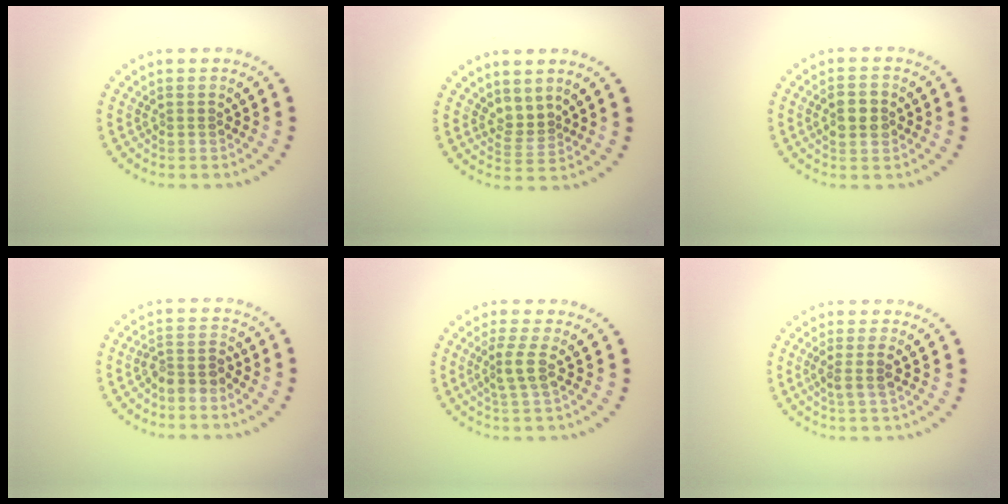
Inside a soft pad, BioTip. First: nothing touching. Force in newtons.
{"total": 2.0, "press": 1.3, "slide": 1.5}
{"total": 2.8, "press": 2.8, "slide": 0.2}
{"total": 2.4, "press": 1.9, "slide": 1.5}
{"total": 2.4, "press": 1.8, "slide": 1.6}
{"total": 1.9, "press": 1.5, "slide": 1.2}